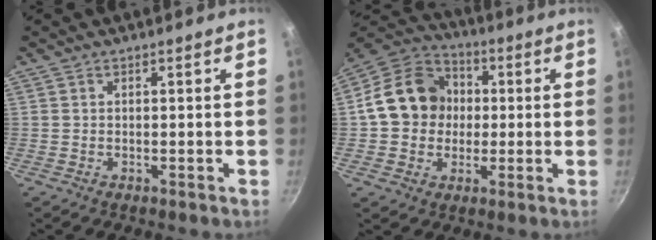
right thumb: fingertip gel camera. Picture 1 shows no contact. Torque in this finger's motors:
{"motor_torque": [1.05, 2.57, 0.69, -0.78, 0.16]}